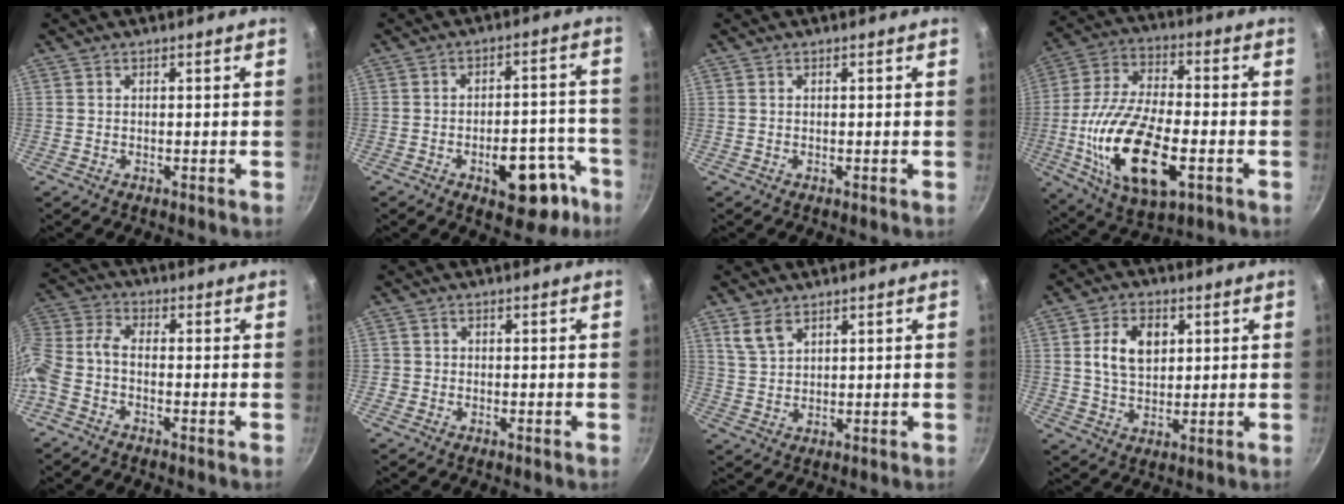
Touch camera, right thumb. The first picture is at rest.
{"total": 13.3, "force": [-6.5, 6.8, 9.5], "torque": [-0.068, 0.051, -0.077]}
{"total": 0.0}
{"total": 21.2, "force": [-5.4, 10.0, 17.8], "torque": [-0.337, 0.015, -0.097]}
{"total": 6.6, "force": [-2.8, 3.6, 4.8], "torque": [-0.120, 0.034, -0.075]}
{"total": 1.3, "force": [-0.4, 1.2, 0.2], "torque": [0.000, 0.004, -0.009]}
{"total": 4.5, "force": [2.8, 2.5, 2.5], "torque": [-0.042, -0.011, 0.060]}
{"total": 8.8, "force": [2.2, 5.9, 6.1], "torque": [-0.089, -0.004, 0.038]}